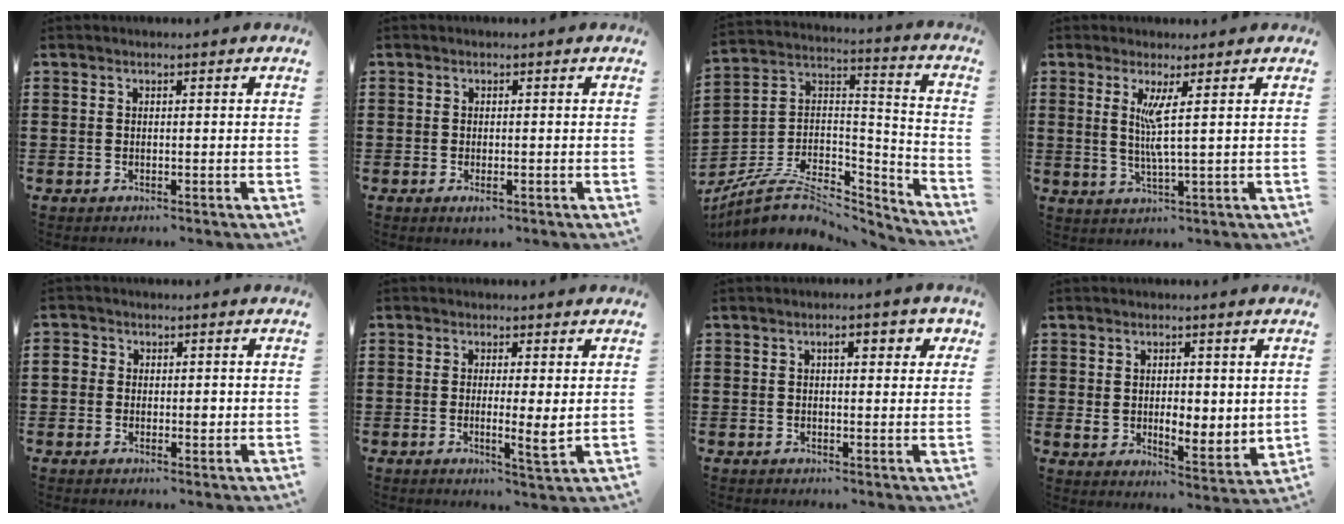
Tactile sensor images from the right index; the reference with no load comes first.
{"total": 1.2, "force": [-0.5, 0.2, 1.1], "torque": [-0.026, -0.007, -0.010]}
{"total": 8.9, "force": [-6.1, 4.5, 4.6], "torque": [-0.099, 0.012, -0.115]}
{"total": 4.7, "force": [1.3, -0.4, 4.5], "torque": [-0.089, -0.010, 0.020]}
{"total": 2.8, "force": [0.0, 2.3, 1.6], "torque": [-0.036, 0.008, -0.003]}
{"total": 3.7, "force": [-0.2, 0.3, 3.7], "torque": [-0.068, -0.003, -0.004]}
{"total": 3.1, "force": [1.0, 1.1, 2.7], "torque": [-0.039, 0.004, 0.011]}
{"total": 3.8, "force": [1.7, 2.2, 2.7], "torque": [-0.054, -0.003, 0.026]}